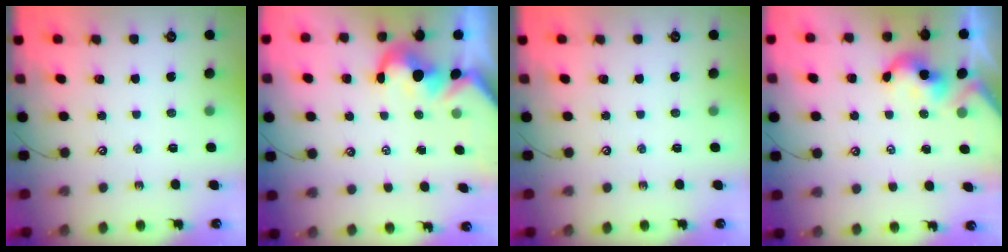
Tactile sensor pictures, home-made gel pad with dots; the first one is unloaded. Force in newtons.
{"total": 3.0, "press": 2.8, "slide": 1.1}
{"total": 0.0}
{"total": 1.2, "press": 1.1, "slide": 0.3}